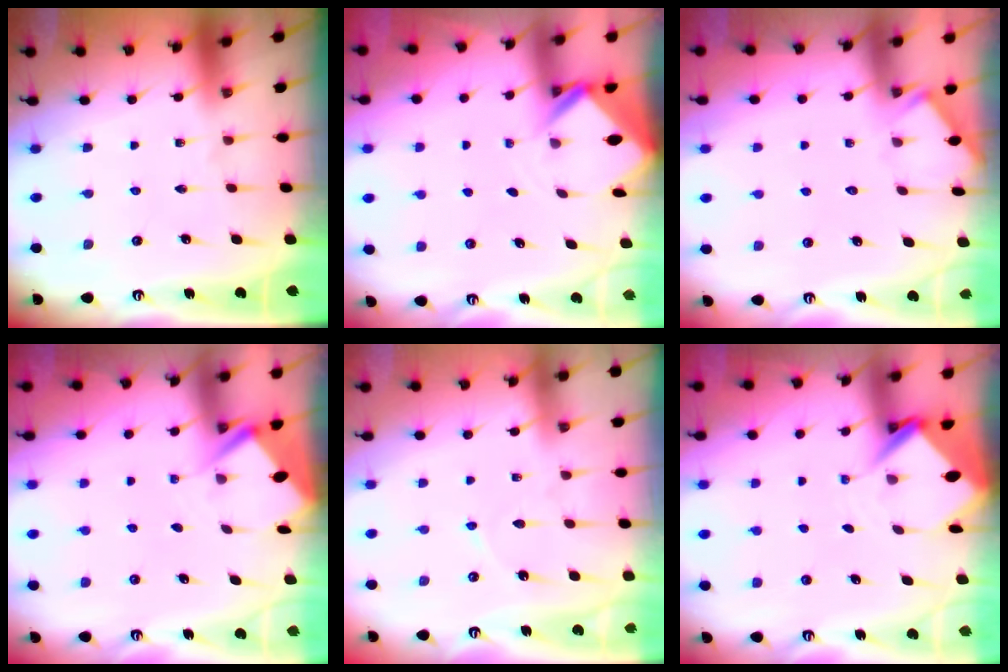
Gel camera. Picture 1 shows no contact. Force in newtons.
{"total": 2.8, "press": 2.8, "slide": 0.2}
{"total": 2.4, "press": 2.4, "slide": 0.3}
{"total": 3.0, "press": 2.9, "slide": 0.4}
{"total": 3.2, "press": 3.1, "slide": 0.4}
{"total": 4.4, "press": 4.4, "slide": 0.3}